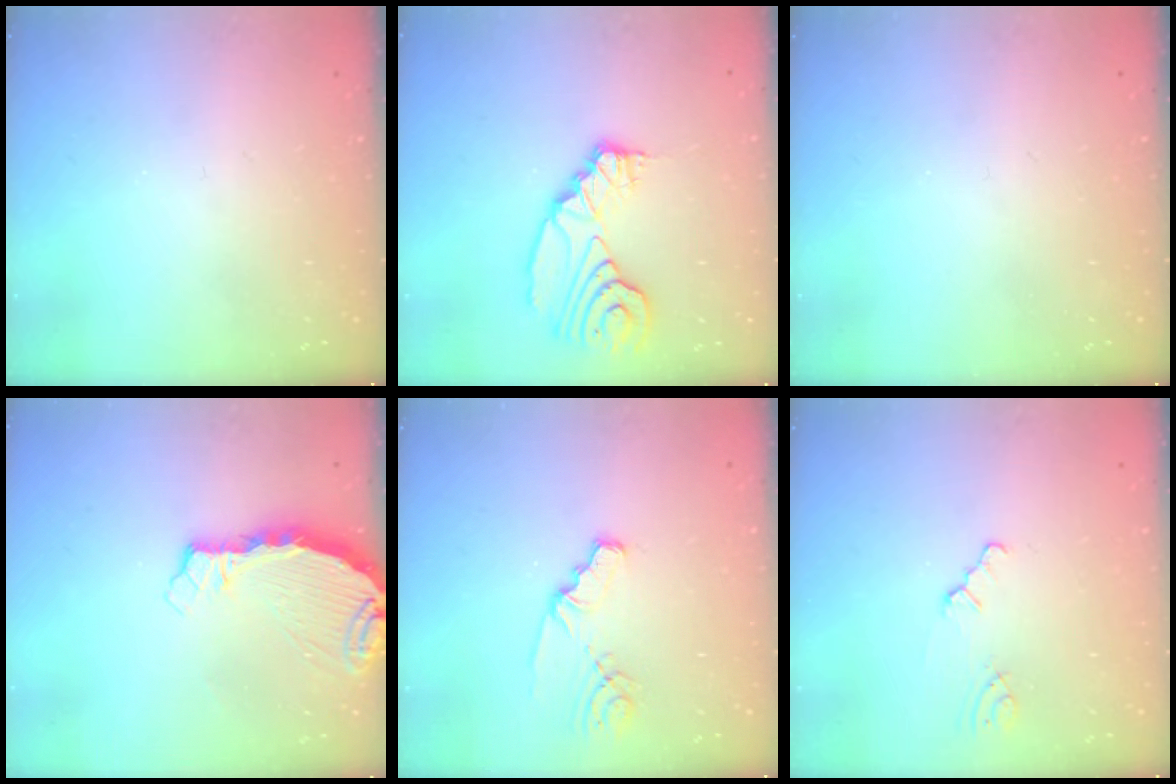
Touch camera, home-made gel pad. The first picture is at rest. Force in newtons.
{"total": 11.2, "press": 11.1, "slide": 0.9}
{"total": 0.0}
{"total": 4.8, "press": 4.8, "slide": 0.4}
{"total": 3.6, "press": 3.5, "slide": 0.3}
{"total": 1.1, "press": 1.1, "slide": 0.3}